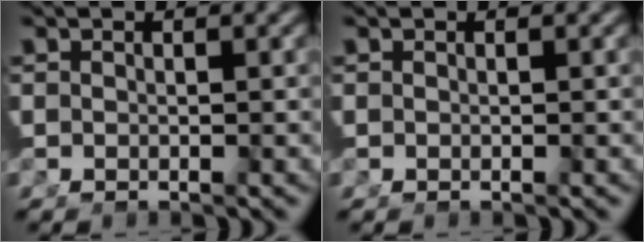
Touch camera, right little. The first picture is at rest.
{"total": 0.0}